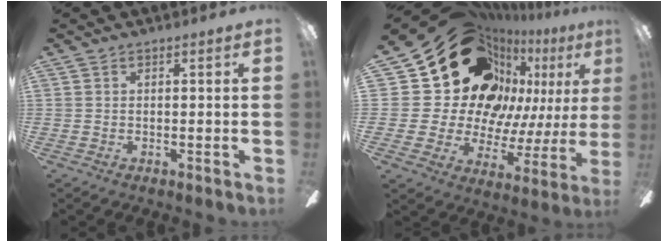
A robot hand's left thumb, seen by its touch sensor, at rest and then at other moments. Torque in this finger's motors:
{"motor_torque": [1.72, 3.29, 1.35, -1.42, 0.13]}